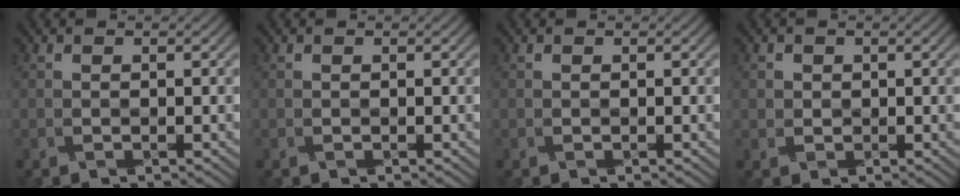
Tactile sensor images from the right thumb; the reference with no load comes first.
{"total": 0.0}
{"total": 0.0}
{"total": 1.3, "force": [0.5, 1.0, -0.6], "torque": [0.016, -0.005, 0.011]}